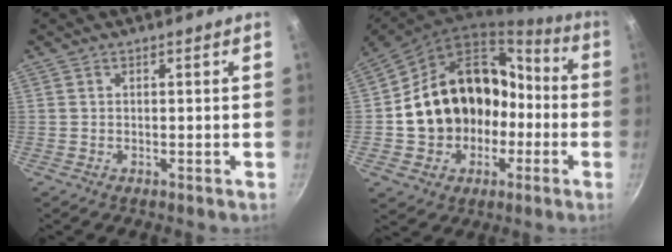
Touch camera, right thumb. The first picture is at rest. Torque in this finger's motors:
{"motor_torque": [2.51, 2.51, 1.41, -1.36, 0.22]}